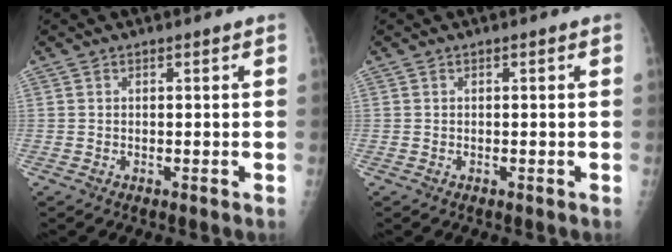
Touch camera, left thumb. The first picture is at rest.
{"total": 0.0}